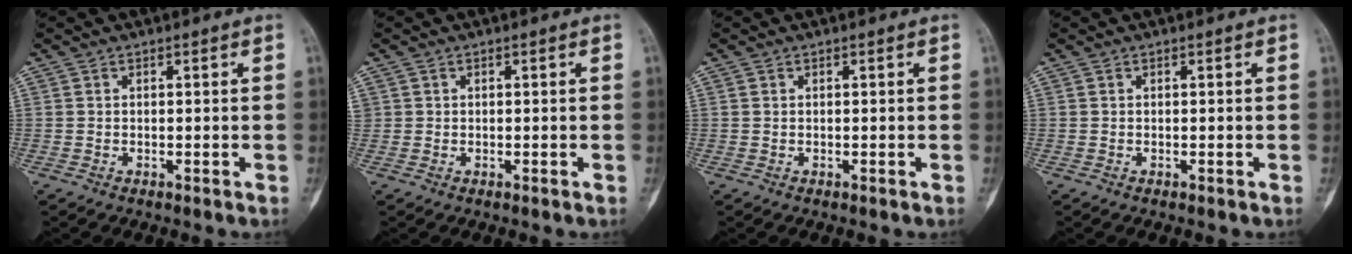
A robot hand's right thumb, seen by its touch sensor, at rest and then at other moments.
{"total": 0.7, "force": [0.2, 0.6, -0.1], "torque": [0.016, 0.006, 0.001]}
{"total": 0.0}
{"total": 0.0}